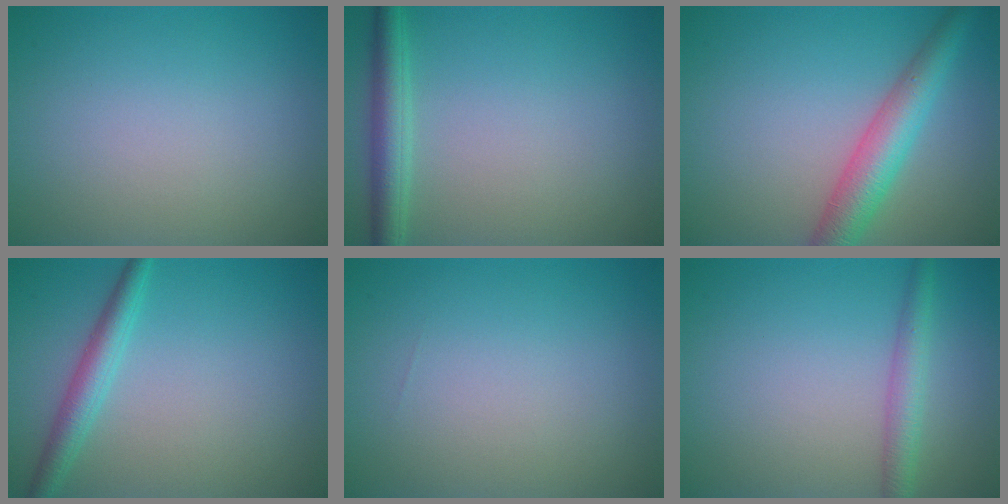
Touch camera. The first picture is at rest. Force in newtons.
{"total": 3.1, "press": 3.1, "slide": 0.2}
{"total": 4.9, "press": 4.9, "slide": 0.1}
{"total": 2.8, "press": 2.8, "slide": 0.1}
{"total": 0.0}
{"total": 2.5, "press": 2.5, "slide": 0.1}